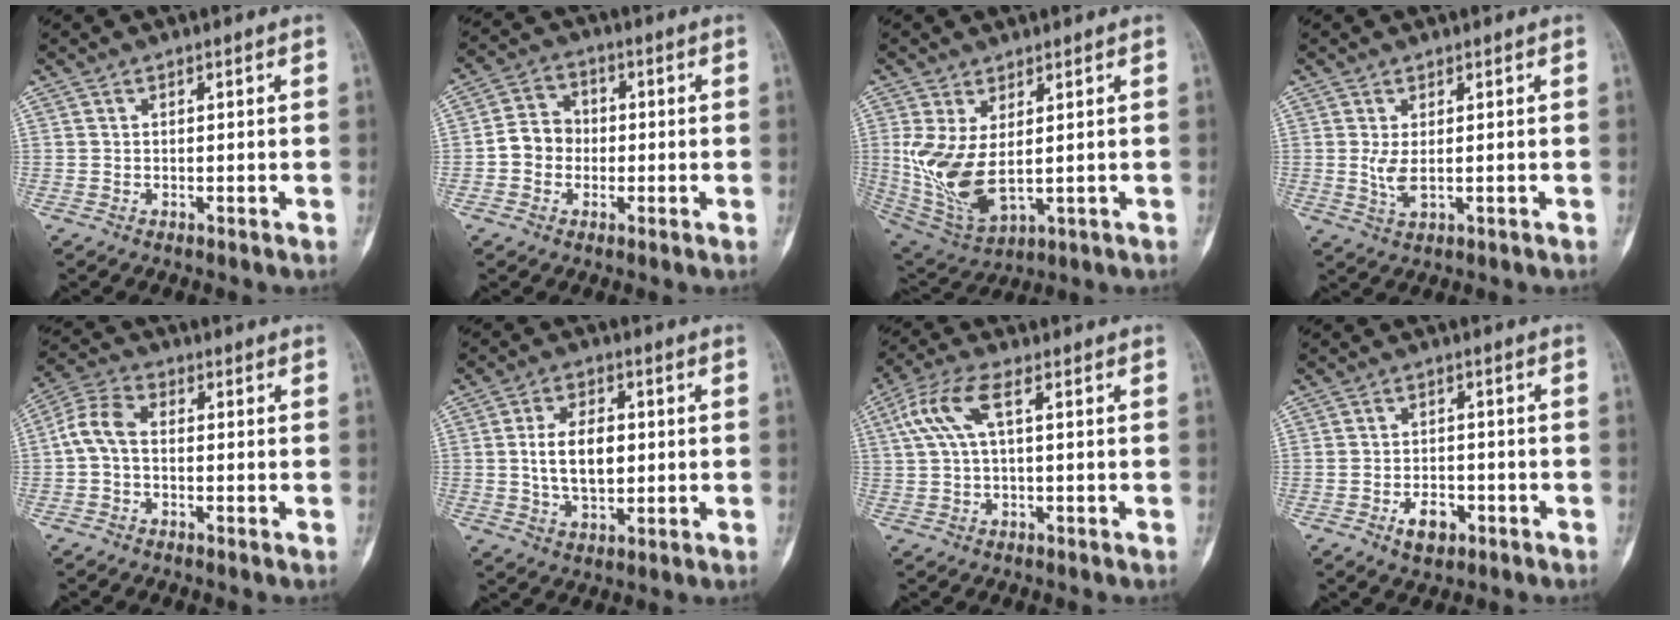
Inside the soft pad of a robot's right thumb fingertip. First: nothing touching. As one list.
[{"total": 6.3, "force": [-1.0, 5.5, 2.8], "torque": [-0.027, 0.021, -0.029]}, {"total": 11.3, "force": [0.5, 5.5, 9.9], "torque": [-0.203, -0.016, 0.031]}, {"total": 3.1, "force": [0.0, 1.0, 2.9], "torque": [-0.067, -0.011, 0.004]}, {"total": 6.1, "force": [-0.6, 3.7, 4.7], "torque": [-0.097, 0.019, -0.023]}, {"total": 9.1, "force": [0.4, 5.3, 7.4], "torque": [-0.118, 0.002, 0.009]}, {"total": 7.3, "force": [1.8, 2.5, 6.6], "torque": [-0.165, 0.027, 0.036]}, {"total": 4.7, "force": [-2.5, 2.9, 2.9], "torque": [-0.033, 0.014, -0.038]}]